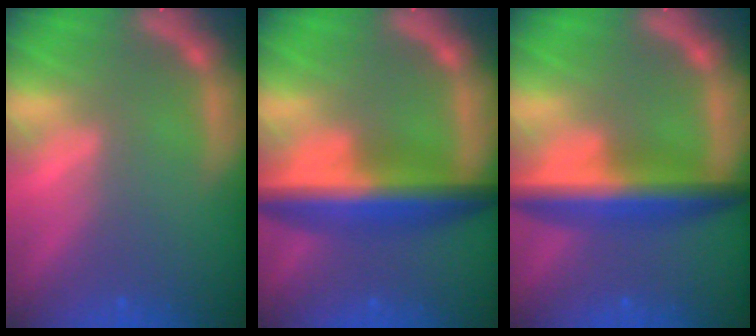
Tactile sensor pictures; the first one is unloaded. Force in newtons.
{"total": 8.0}
{"total": 7.0}